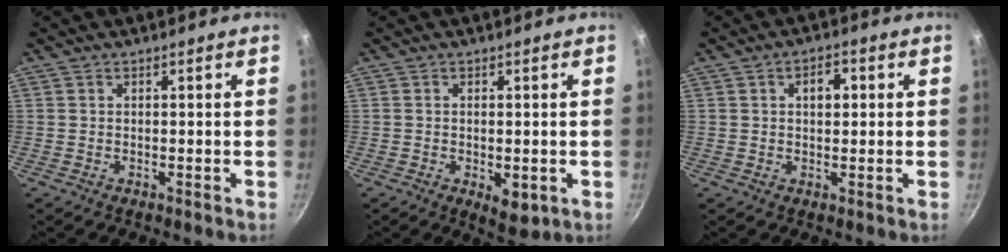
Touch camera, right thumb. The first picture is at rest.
{"total": 4.8, "force": [-1.2, 2.4, 4.0], "torque": [-0.055, -0.012, -0.011]}
{"total": 4.0, "force": [0.8, 2.4, 3.0], "torque": [-0.029, 0.008, 0.011]}